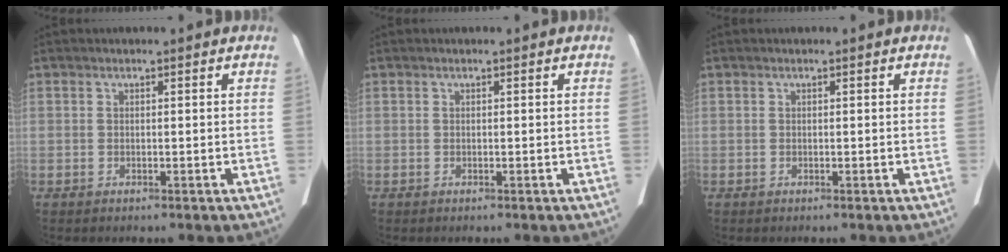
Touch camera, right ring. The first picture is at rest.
{"total": 0.0}
{"total": 0.0}